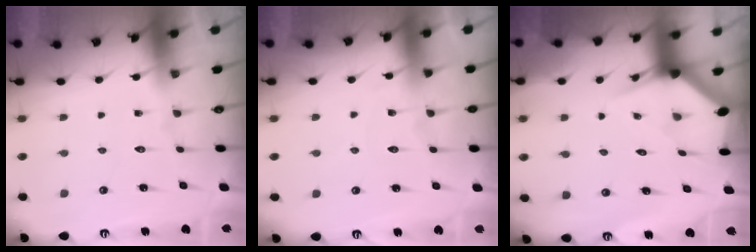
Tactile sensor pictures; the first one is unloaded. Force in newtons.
{"total": 5.4, "press": 5.4, "slide": 0.7}
{"total": 2.9, "press": 2.9, "slide": 0.2}